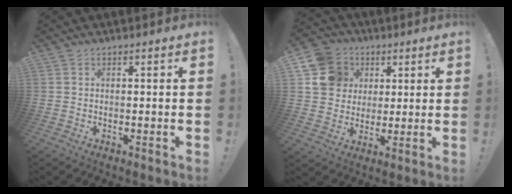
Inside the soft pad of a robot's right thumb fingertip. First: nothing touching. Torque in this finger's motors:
{"motor_torque": [1.04, 1.17, 0.58, 0.20, 0.00]}